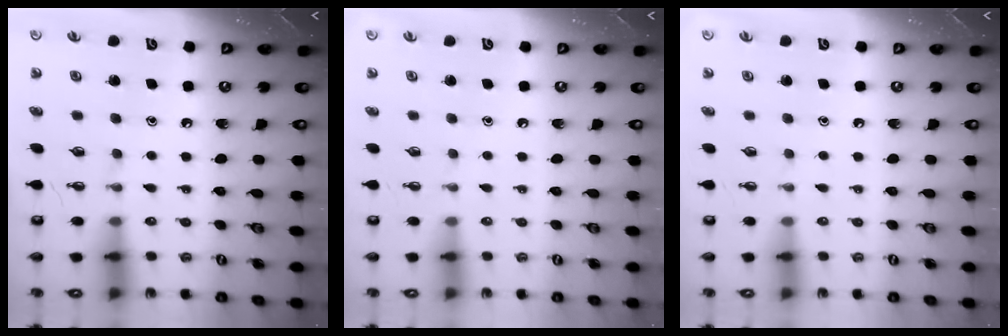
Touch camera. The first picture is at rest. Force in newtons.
{"total": 0.0}
{"total": 0.0}